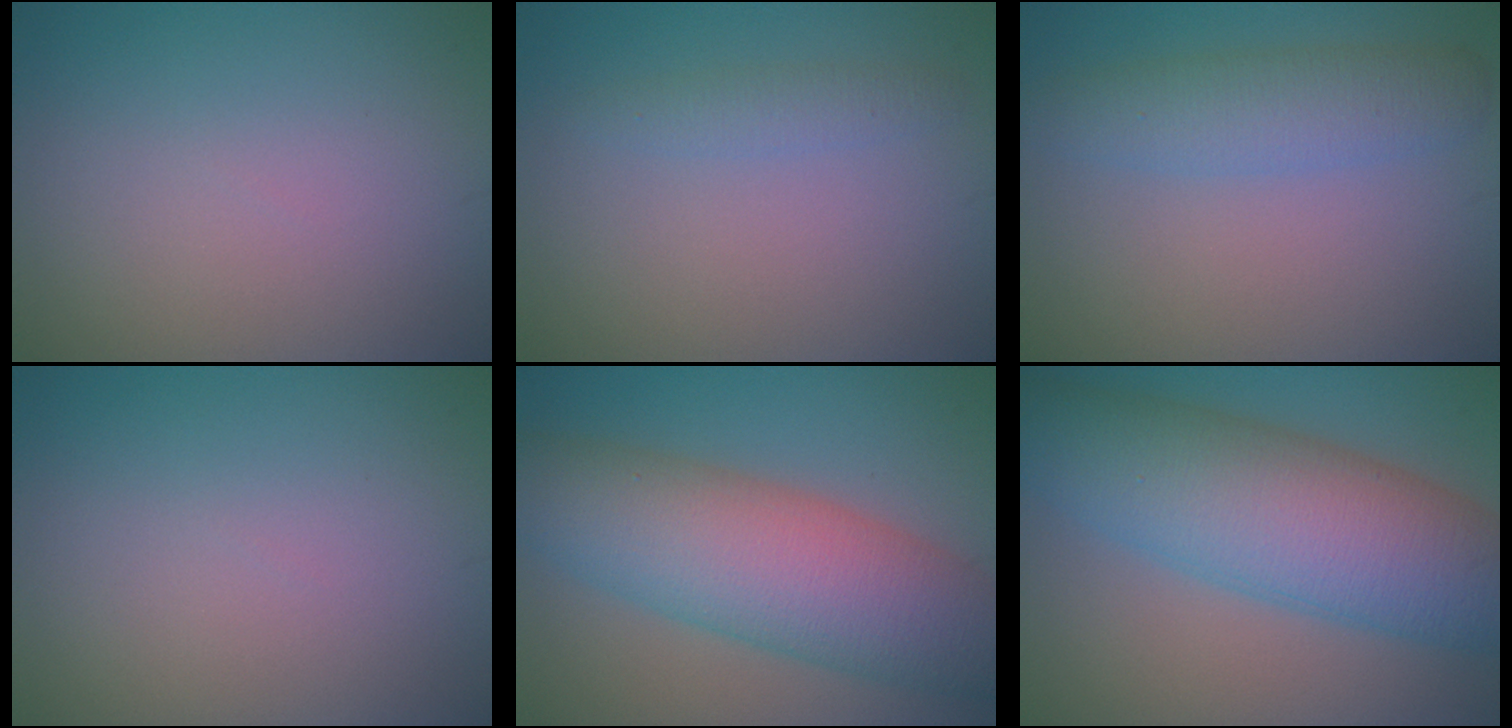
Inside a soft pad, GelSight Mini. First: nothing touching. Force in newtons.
{"total": 1.5, "press": 1.5, "slide": 0.1}
{"total": 3.9, "press": 3.9, "slide": 0.1}
{"total": 0.0}
{"total": 9.9, "press": 9.9, "slide": 0.6}
{"total": 11.1, "press": 11.1, "slide": 0.0}